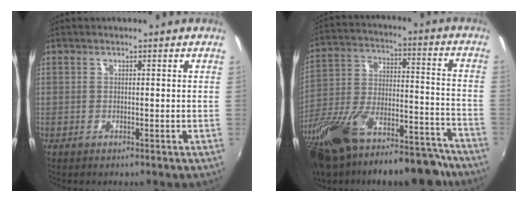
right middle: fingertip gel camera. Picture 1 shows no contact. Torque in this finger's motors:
{"motor_torque": [1.07, -1.07, 0.55, 0.21]}